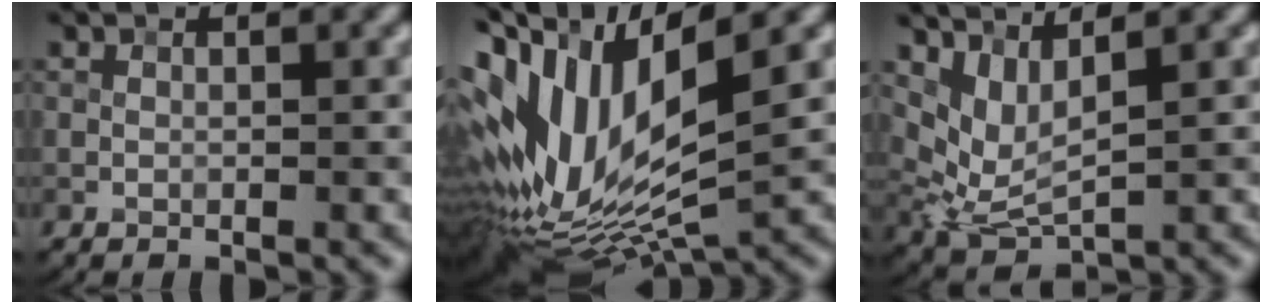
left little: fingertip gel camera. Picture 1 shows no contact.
{"total": 14.8, "force": [1.2, 6.9, 13.0], "torque": [-0.283, 0.002, 0.029]}
{"total": 4.1, "force": [1.8, 1.9, 3.2], "torque": [-0.073, -0.013, 0.047]}